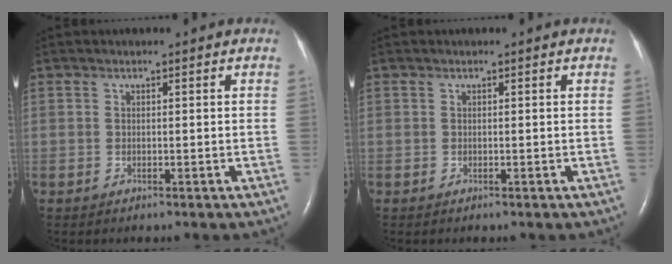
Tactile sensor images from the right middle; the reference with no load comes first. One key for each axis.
{"total": 0.0}